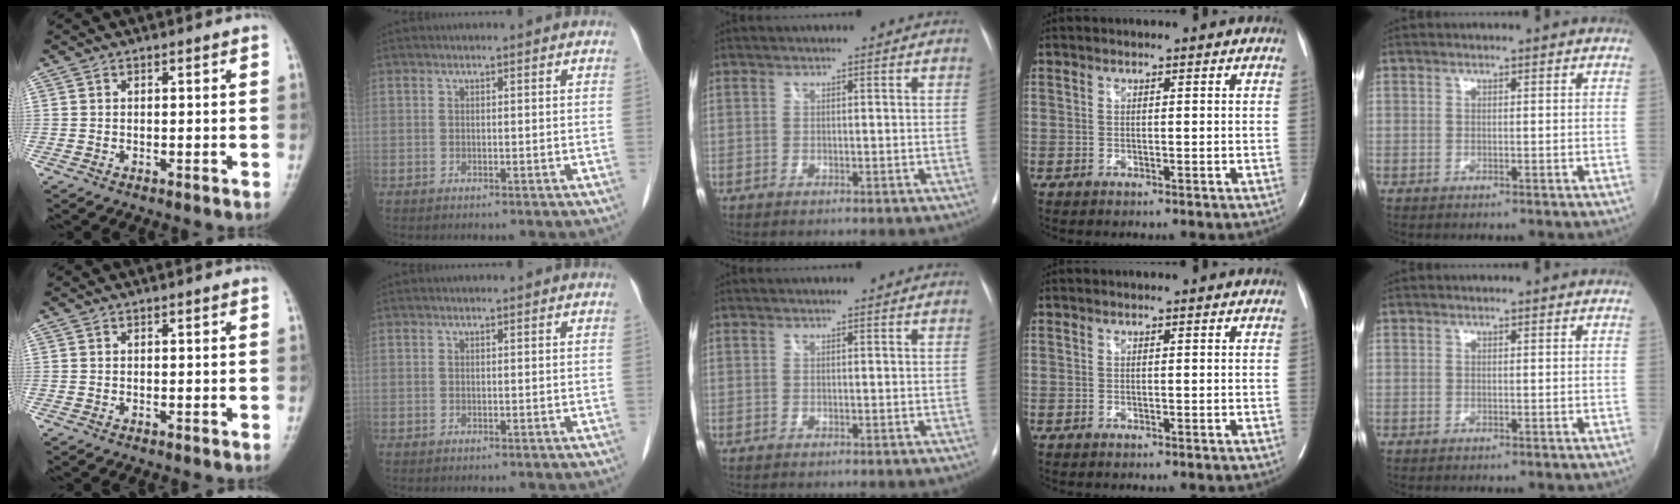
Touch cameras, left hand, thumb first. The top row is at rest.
{}